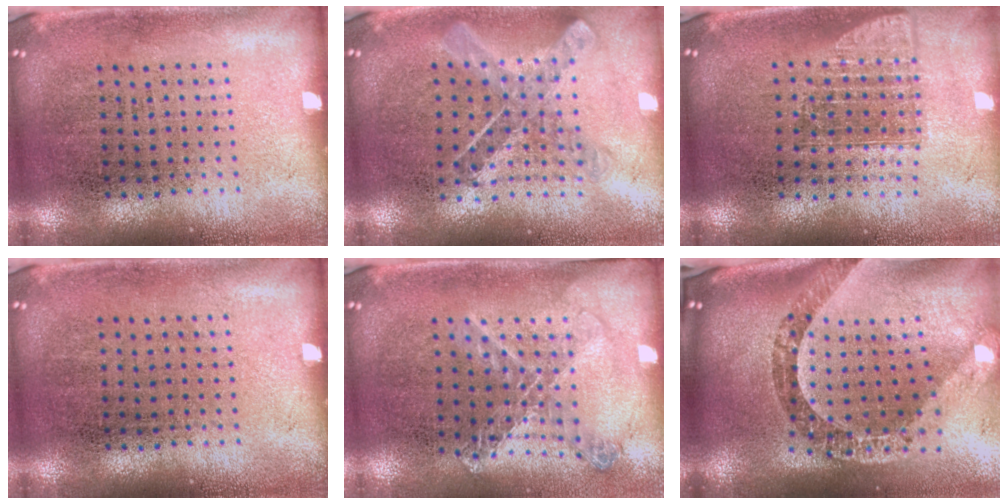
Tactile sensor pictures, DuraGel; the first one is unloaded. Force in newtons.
{"total": 0.9, "press": 0.9, "slide": 0.2}
{"total": 1.5, "press": 1.1, "slide": 0.9}
{"total": 0.0}
{"total": 1.1, "press": 1.1, "slide": 0.0}
{"total": 2.8, "press": 2.1, "slide": 1.8}